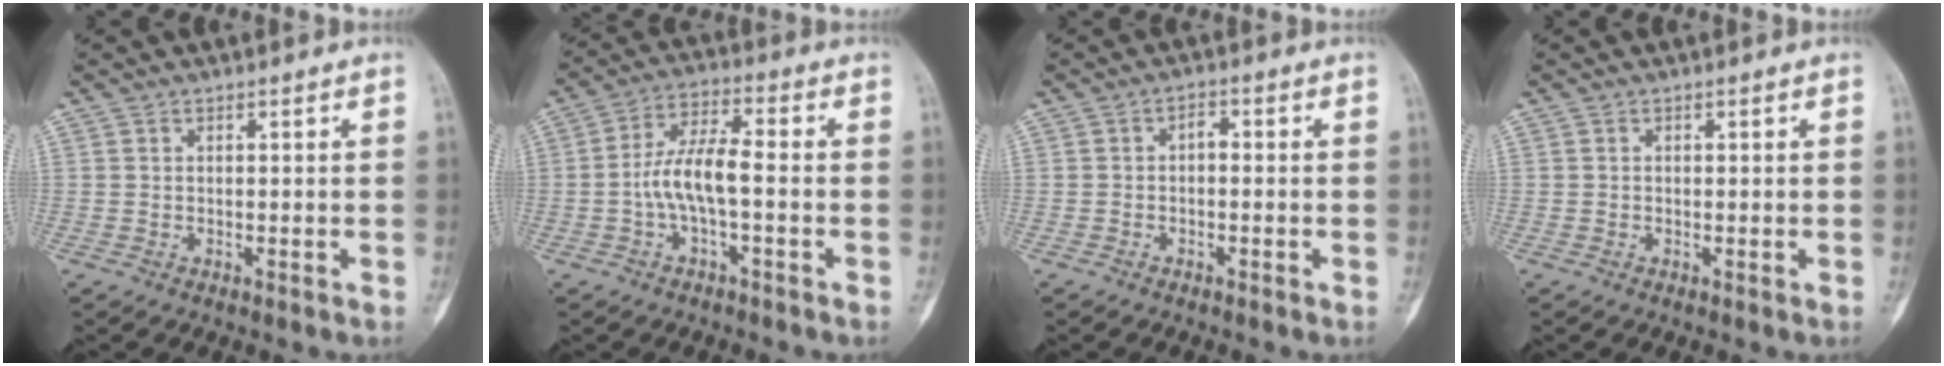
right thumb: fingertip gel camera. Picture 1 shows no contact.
{"total": 8.7, "force": [-1.6, 2.8, 8.0], "torque": [-0.165, 0.031, -0.036]}
{"total": 1.9, "force": [-0.3, 1.1, 1.5], "torque": [-0.015, 0.009, -0.011]}
{"total": 0.0}